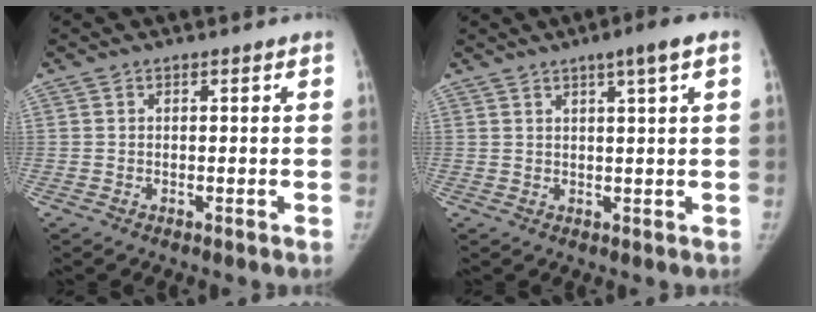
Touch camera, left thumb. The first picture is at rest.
{"total": 4.5, "force": [2.3, 0.2, 3.9], "torque": [-0.058, -0.001, 0.033]}